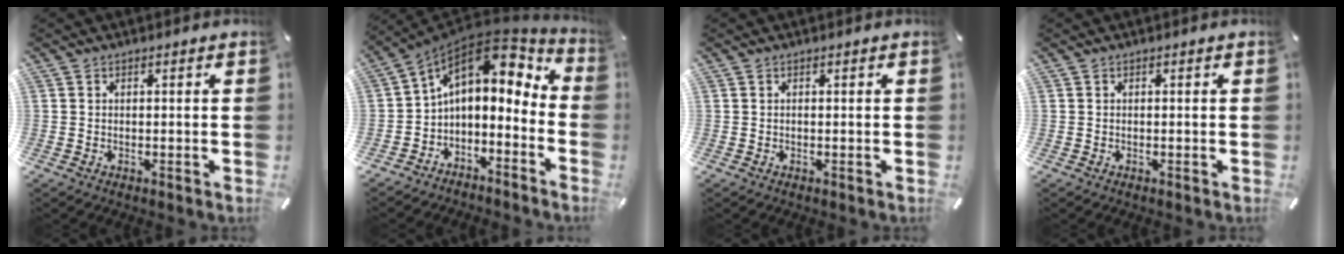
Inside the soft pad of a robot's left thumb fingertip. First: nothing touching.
{"total": 11.9, "force": [3.2, 8.0, 8.3], "torque": [-0.125, -0.025, 0.055]}
{"total": 0.0}
{"total": 0.0}